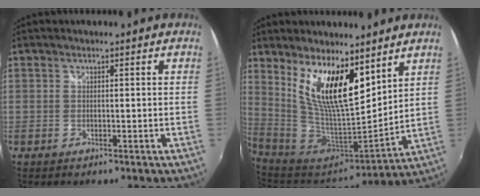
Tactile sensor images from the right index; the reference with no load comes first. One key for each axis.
{"total": 16.4, "fx": 8.2, "fy": 5.7, "fz": 13.1, "tx": -0.236, "ty": -0.005, "tz": 0.162}